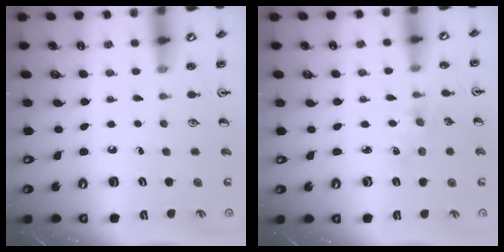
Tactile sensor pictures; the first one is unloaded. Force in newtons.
{"total": 2.9, "press": 2.8, "slide": 0.4}